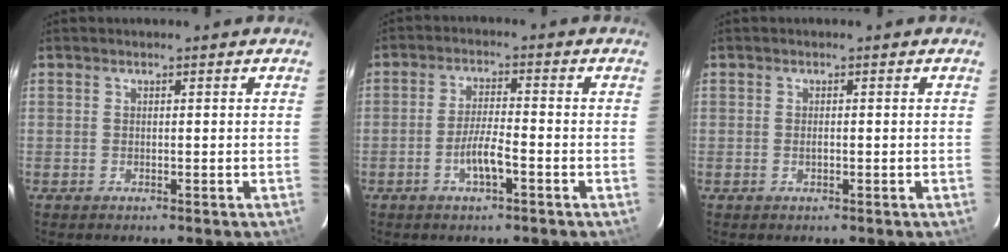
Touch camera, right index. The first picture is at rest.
{"total": 4.9, "force": [-2.5, 0.9, 4.1], "torque": [-0.084, -0.001, -0.045]}
{"total": 0.6, "force": [-0.2, 0.4, 0.5], "torque": [-0.009, -0.001, -0.003]}